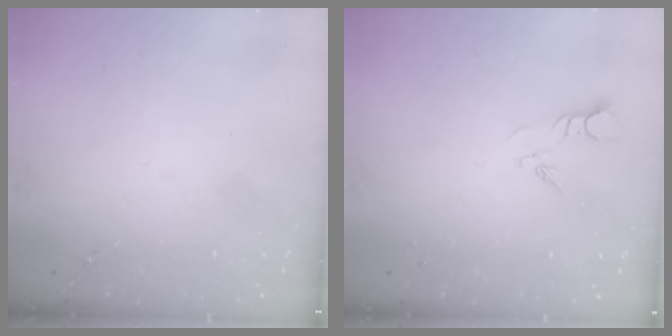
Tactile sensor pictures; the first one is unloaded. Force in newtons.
{"total": 3.2, "press": 3.1, "slide": 0.3}